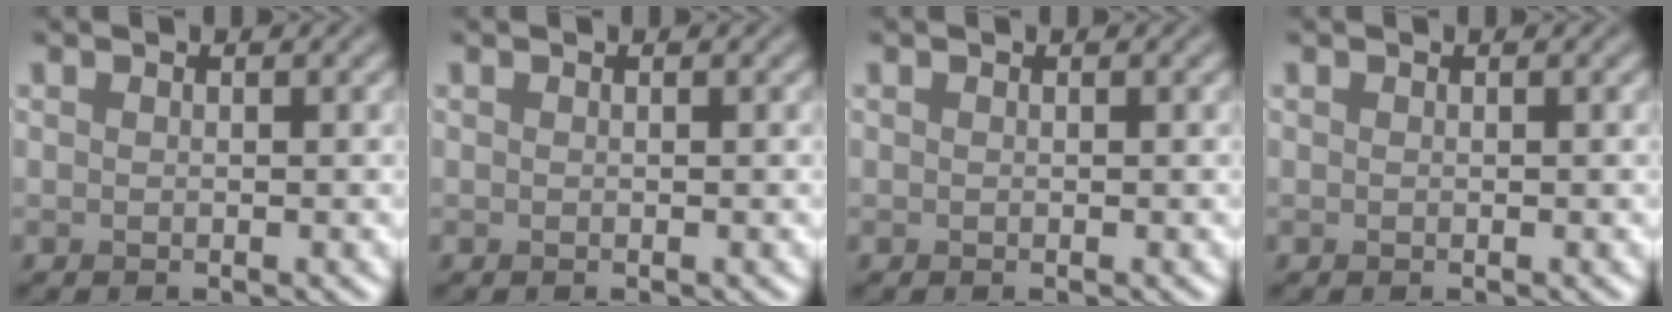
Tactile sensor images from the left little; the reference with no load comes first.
{"total": 0.0}
{"total": 0.0}
{"total": 0.0}